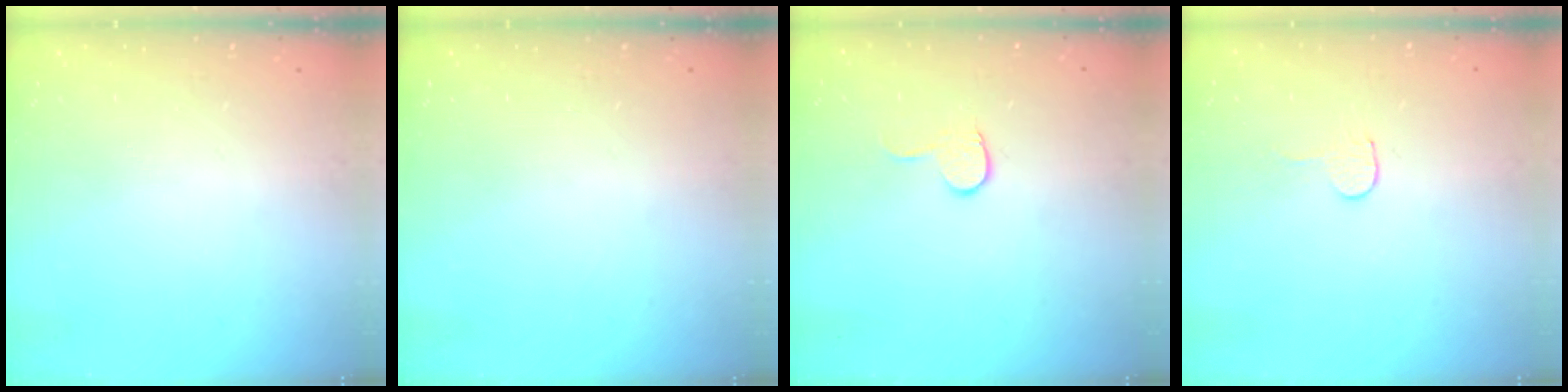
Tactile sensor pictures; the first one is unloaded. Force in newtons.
{"total": 0.0}
{"total": 4.4, "press": 4.4, "slide": 0.4}
{"total": 2.7, "press": 2.7, "slide": 0.2}